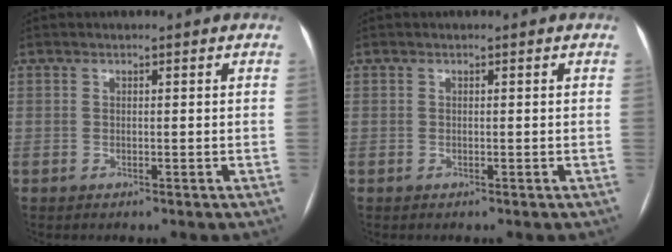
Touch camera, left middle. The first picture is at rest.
{"total": 0.0}